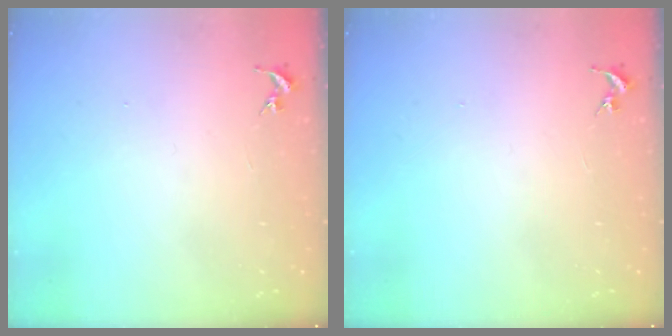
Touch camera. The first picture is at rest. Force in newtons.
{"total": 0.0}